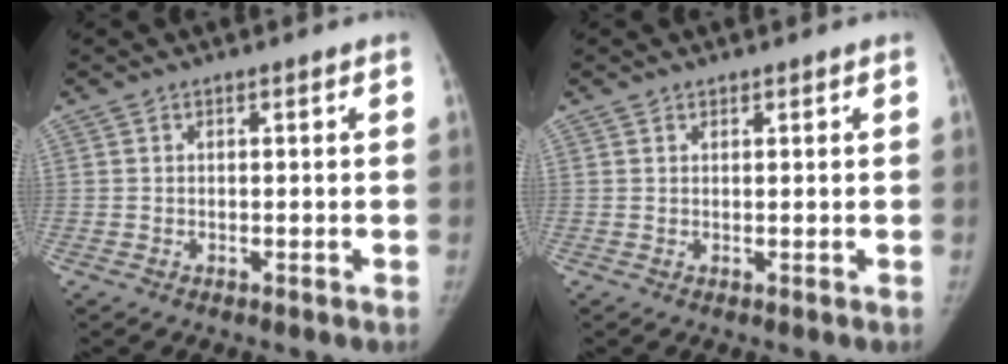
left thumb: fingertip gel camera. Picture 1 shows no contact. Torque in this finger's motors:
{"motor_torque": [-0.33, -0.10, -0.41, 0.00, -0.06]}